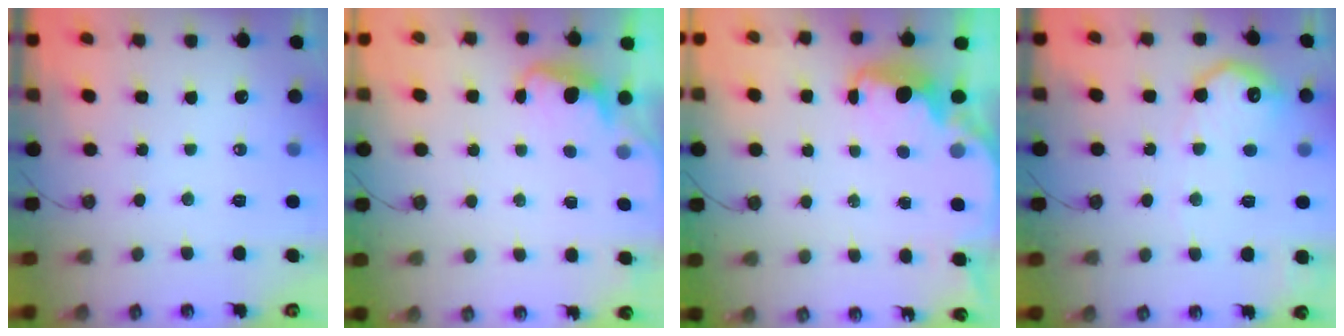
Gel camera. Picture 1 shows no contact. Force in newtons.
{"total": 1.9, "press": 1.7, "slide": 0.9}
{"total": 2.3, "press": 2.3, "slide": 0.4}
{"total": 13.3, "press": 13.3, "slide": 0.7}